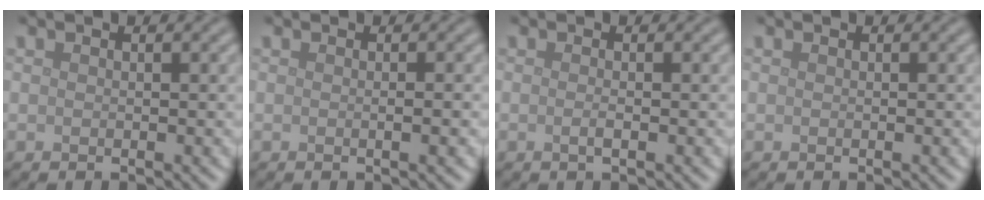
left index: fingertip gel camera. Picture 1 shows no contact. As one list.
[{"total": 1.2, "force": [-0.1, 0.3, 1.2], "torque": [-0.011, 0.001, -0.004]}, {"total": 1.0, "force": [-0.2, 0.3, 1.0], "torque": [-0.015, -0.004, -0.006]}, {"total": 0.0}]